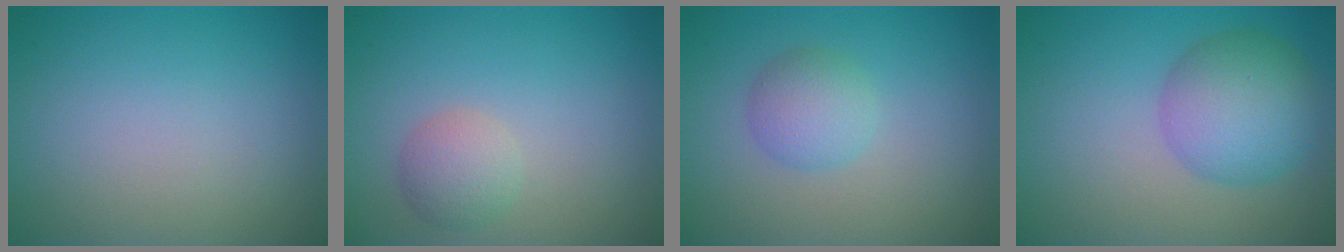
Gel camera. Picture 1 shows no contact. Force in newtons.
{"total": 2.4, "press": 2.4, "slide": 0.1}
{"total": 2.7, "press": 2.7, "slide": 0.1}
{"total": 6.1, "press": 6.1, "slide": 0.2}